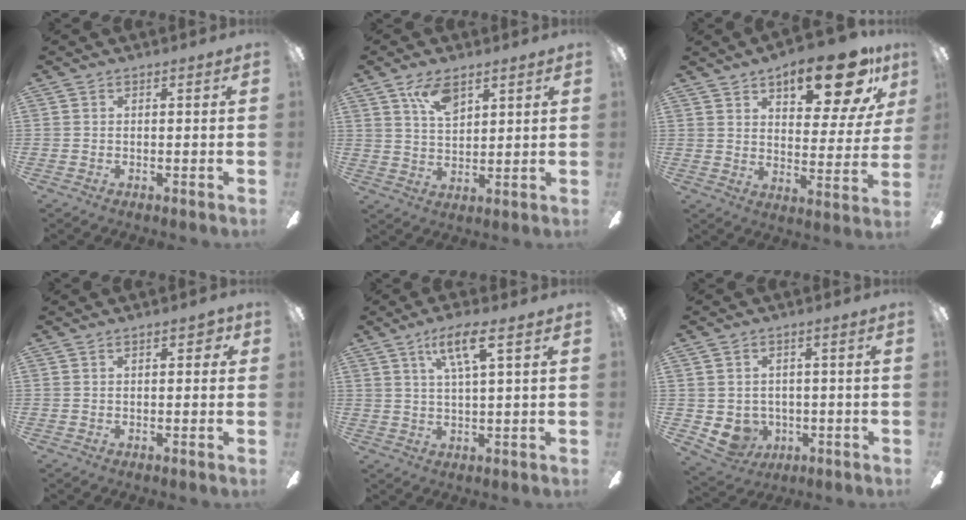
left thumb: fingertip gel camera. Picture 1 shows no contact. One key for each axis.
{"total": 7.6, "fx": 5.0, "fy": 3.4, "fz": 4.7, "tx": -0.079, "ty": -0.015, "tz": 0.087}
{"total": 17.4, "fx": 11.1, "fy": 6.5, "fz": 11.6, "tx": -0.151, "ty": -0.054, "tz": 0.176}
{"total": 3.1, "fx": 1.3, "fy": 1.4, "fz": 2.4, "tx": -0.025, "ty": -0.002, "tz": 0.016}
{"total": 8.0, "fx": 4.1, "fy": 1.5, "fz": 6.8, "tx": -0.123, "ty": -0.003, "tz": 0.064}
{"total": 5.6, "fx": -0.5, "fy": 5.3, "fz": 1.8, "tx": -0.063, "ty": -0.005, "tz": -0.007}